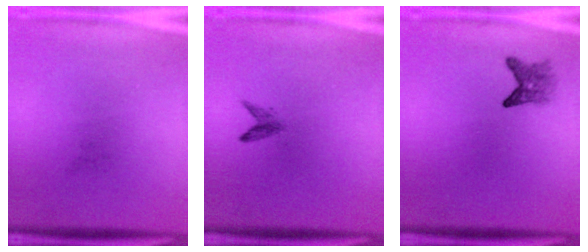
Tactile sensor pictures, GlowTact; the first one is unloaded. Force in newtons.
{"total": 1.3}
{"total": 2.4}